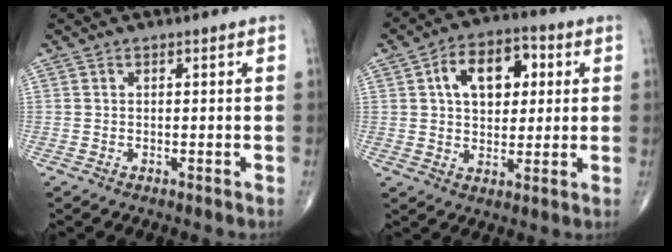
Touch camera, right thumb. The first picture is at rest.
{"total": 12.1, "force": [3.2, 7.5, 8.9], "torque": [-0.111, 0.008, 0.046]}